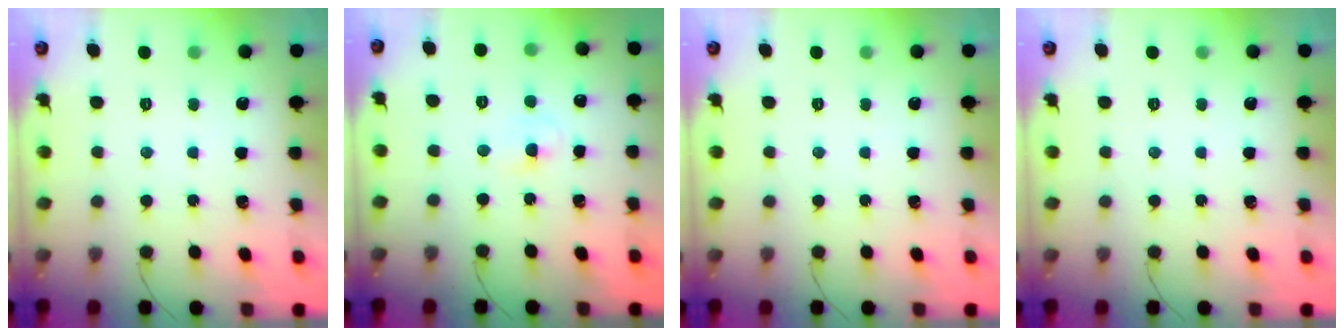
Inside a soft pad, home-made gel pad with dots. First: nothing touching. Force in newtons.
{"total": 2.3, "press": 2.1, "slide": 1.0}
{"total": 0.0}
{"total": 0.0}